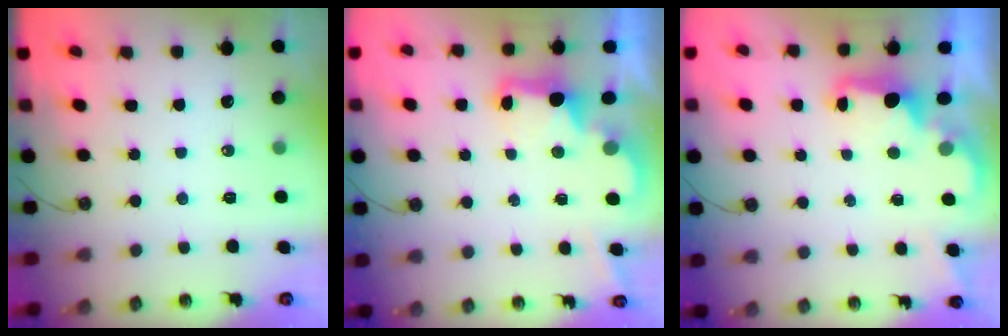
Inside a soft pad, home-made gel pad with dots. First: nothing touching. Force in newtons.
{"total": 2.7, "press": 2.6, "slide": 0.5}
{"total": 2.2, "press": 2.1, "slide": 0.8}